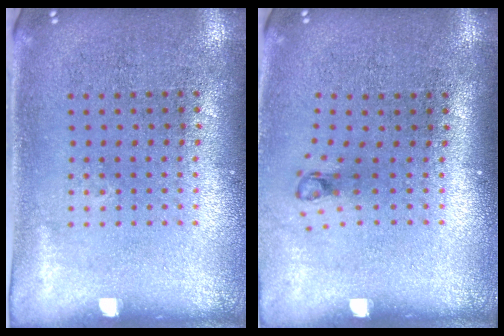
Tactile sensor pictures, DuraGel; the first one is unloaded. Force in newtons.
{"total": 0.8, "press": 0.4, "slide": 0.7}